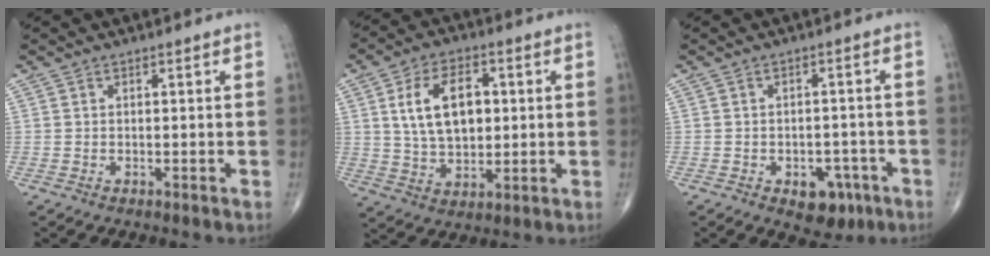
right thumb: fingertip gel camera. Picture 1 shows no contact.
{"total": 12.7, "force": [2.5, 7.8, 9.8], "torque": [-0.148, -0.001, 0.045]}
{"total": 6.8, "force": [-3.3, 4.3, 4.1], "torque": [-0.026, 0.021, -0.037]}